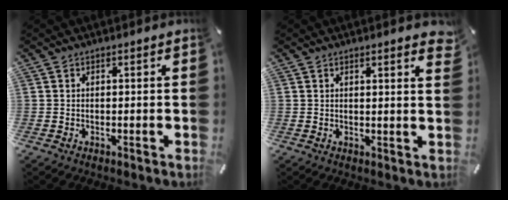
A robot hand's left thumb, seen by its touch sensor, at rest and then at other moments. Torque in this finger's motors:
{"motor_torque": [0.22, -0.55, 0.12, 0.06, -0.02]}